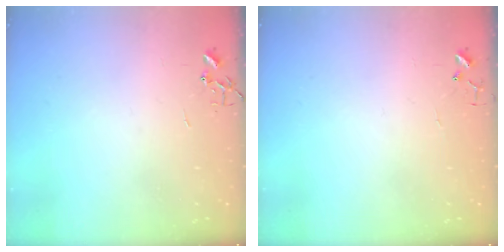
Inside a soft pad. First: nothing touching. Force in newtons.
{"total": 4.2, "press": 4.1, "slide": 0.3}